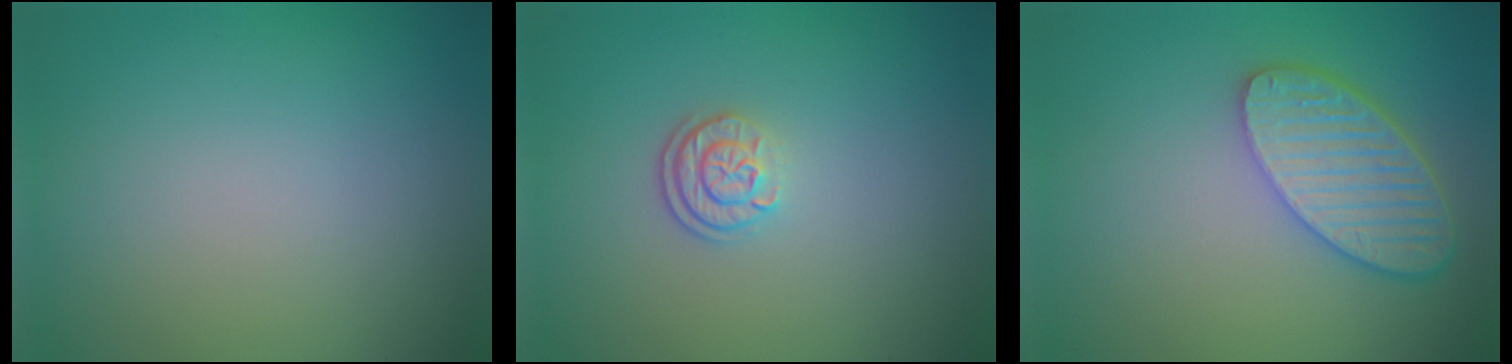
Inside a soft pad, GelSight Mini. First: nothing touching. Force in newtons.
{"total": 2.4, "press": 1.9, "slide": 1.5}
{"total": 5.6, "press": 4.8, "slide": 2.8}